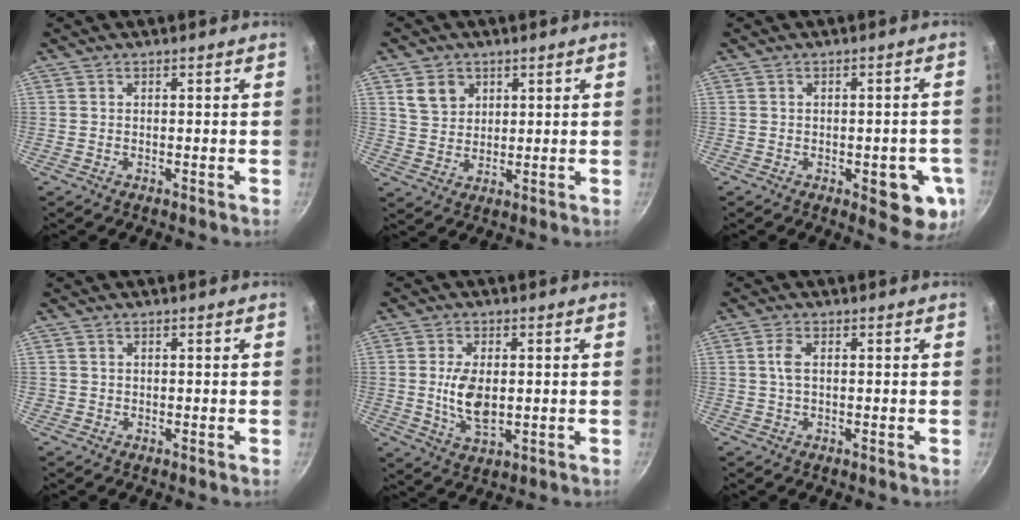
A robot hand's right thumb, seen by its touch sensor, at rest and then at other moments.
{"total": 5.7, "force": [2.6, 4.5, 2.3], "torque": [-0.021, -0.013, 0.053]}
{"total": 8.7, "force": [-3.1, 3.4, 7.4], "torque": [-0.065, 0.010, -0.030]}
{"total": 0.5, "force": [0.0, 0.5, 0.0], "torque": [0.004, 0.003, -0.001]}
{"total": 8.1, "force": [0.0, 4.4, 6.8], "torque": [-0.126, -0.009, 0.006]}
{"total": 2.4, "force": [0.4, 1.0, 2.1], "torque": [-0.053, 0.001, 0.004]}